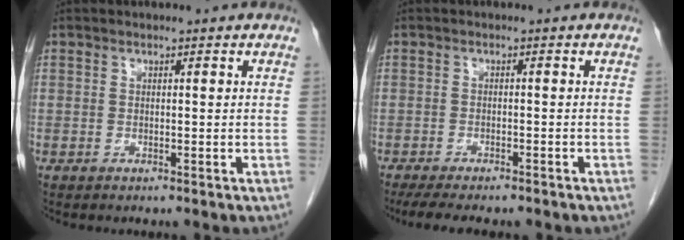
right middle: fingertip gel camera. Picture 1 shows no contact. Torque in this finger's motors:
{"motor_torque": [1.14, -1.00, 0.16, 0.05]}